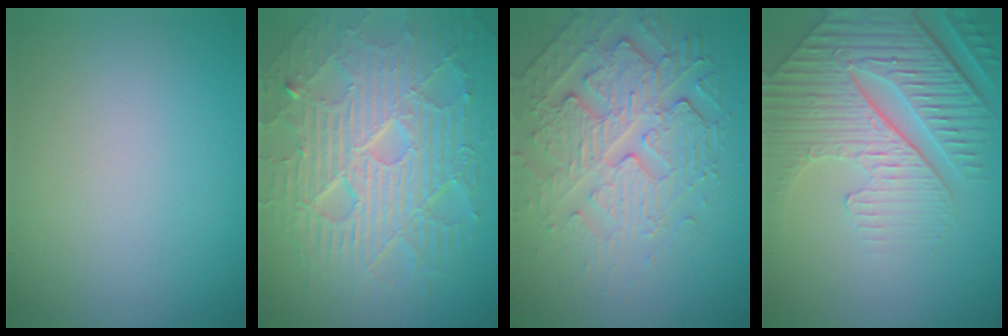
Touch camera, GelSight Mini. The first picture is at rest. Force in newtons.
{"total": 10.5, "press": 6.7, "slide": 8.1}
{"total": 6.4, "press": 4.9, "slide": 4.1}
{"total": 8.2, "press": 6.3, "slide": 5.2}